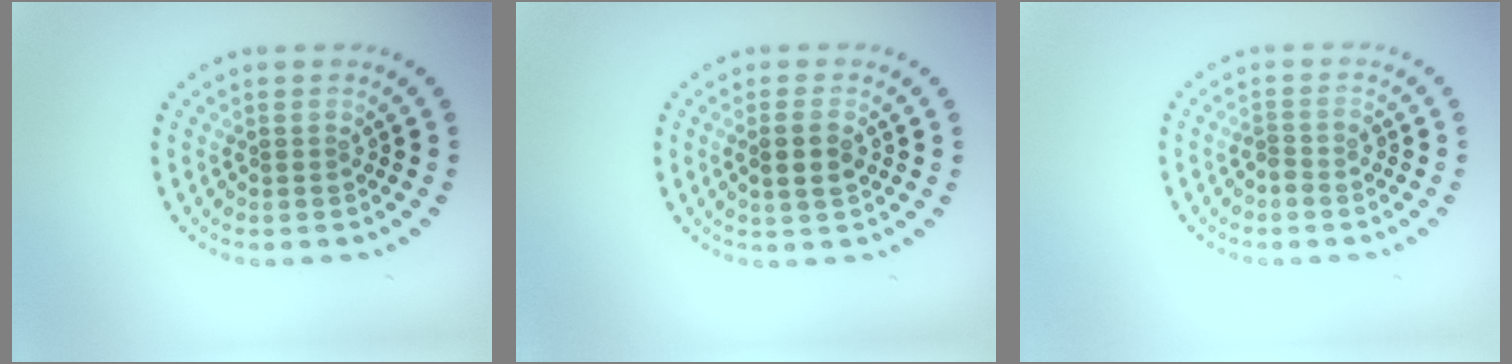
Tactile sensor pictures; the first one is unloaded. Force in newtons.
{"total": 2.3, "press": 2.2, "slide": 0.6}
{"total": 1.0, "press": 0.8, "slide": 0.6}